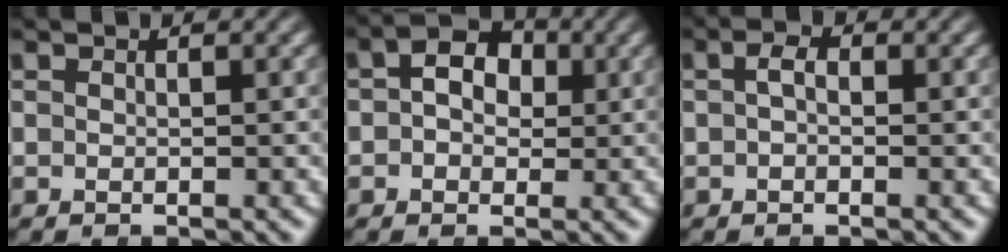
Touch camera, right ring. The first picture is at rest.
{"total": 6.6, "force": [1.2, 5.2, 3.9], "torque": [-0.049, 0.010, 0.009]}
{"total": 1.6, "force": [0.1, 0.8, 1.3], "torque": [-0.020, 0.006, 0.001]}